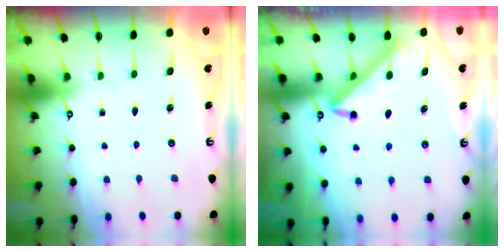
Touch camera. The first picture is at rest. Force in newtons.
{"total": 5.8, "press": 5.8, "slide": 0.3}